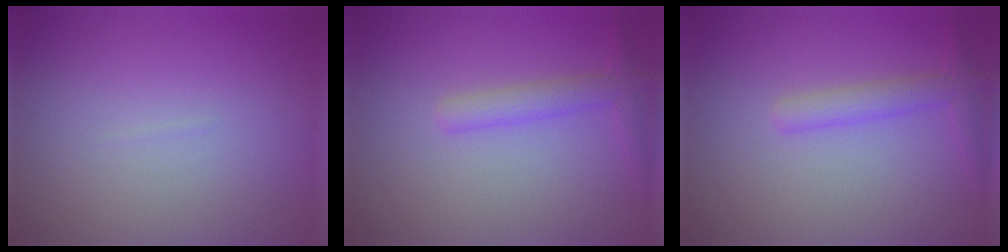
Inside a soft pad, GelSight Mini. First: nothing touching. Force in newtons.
{"total": 2.2, "press": 2.2, "slide": 0.1}
{"total": 2.2, "press": 2.2, "slide": 0.1}